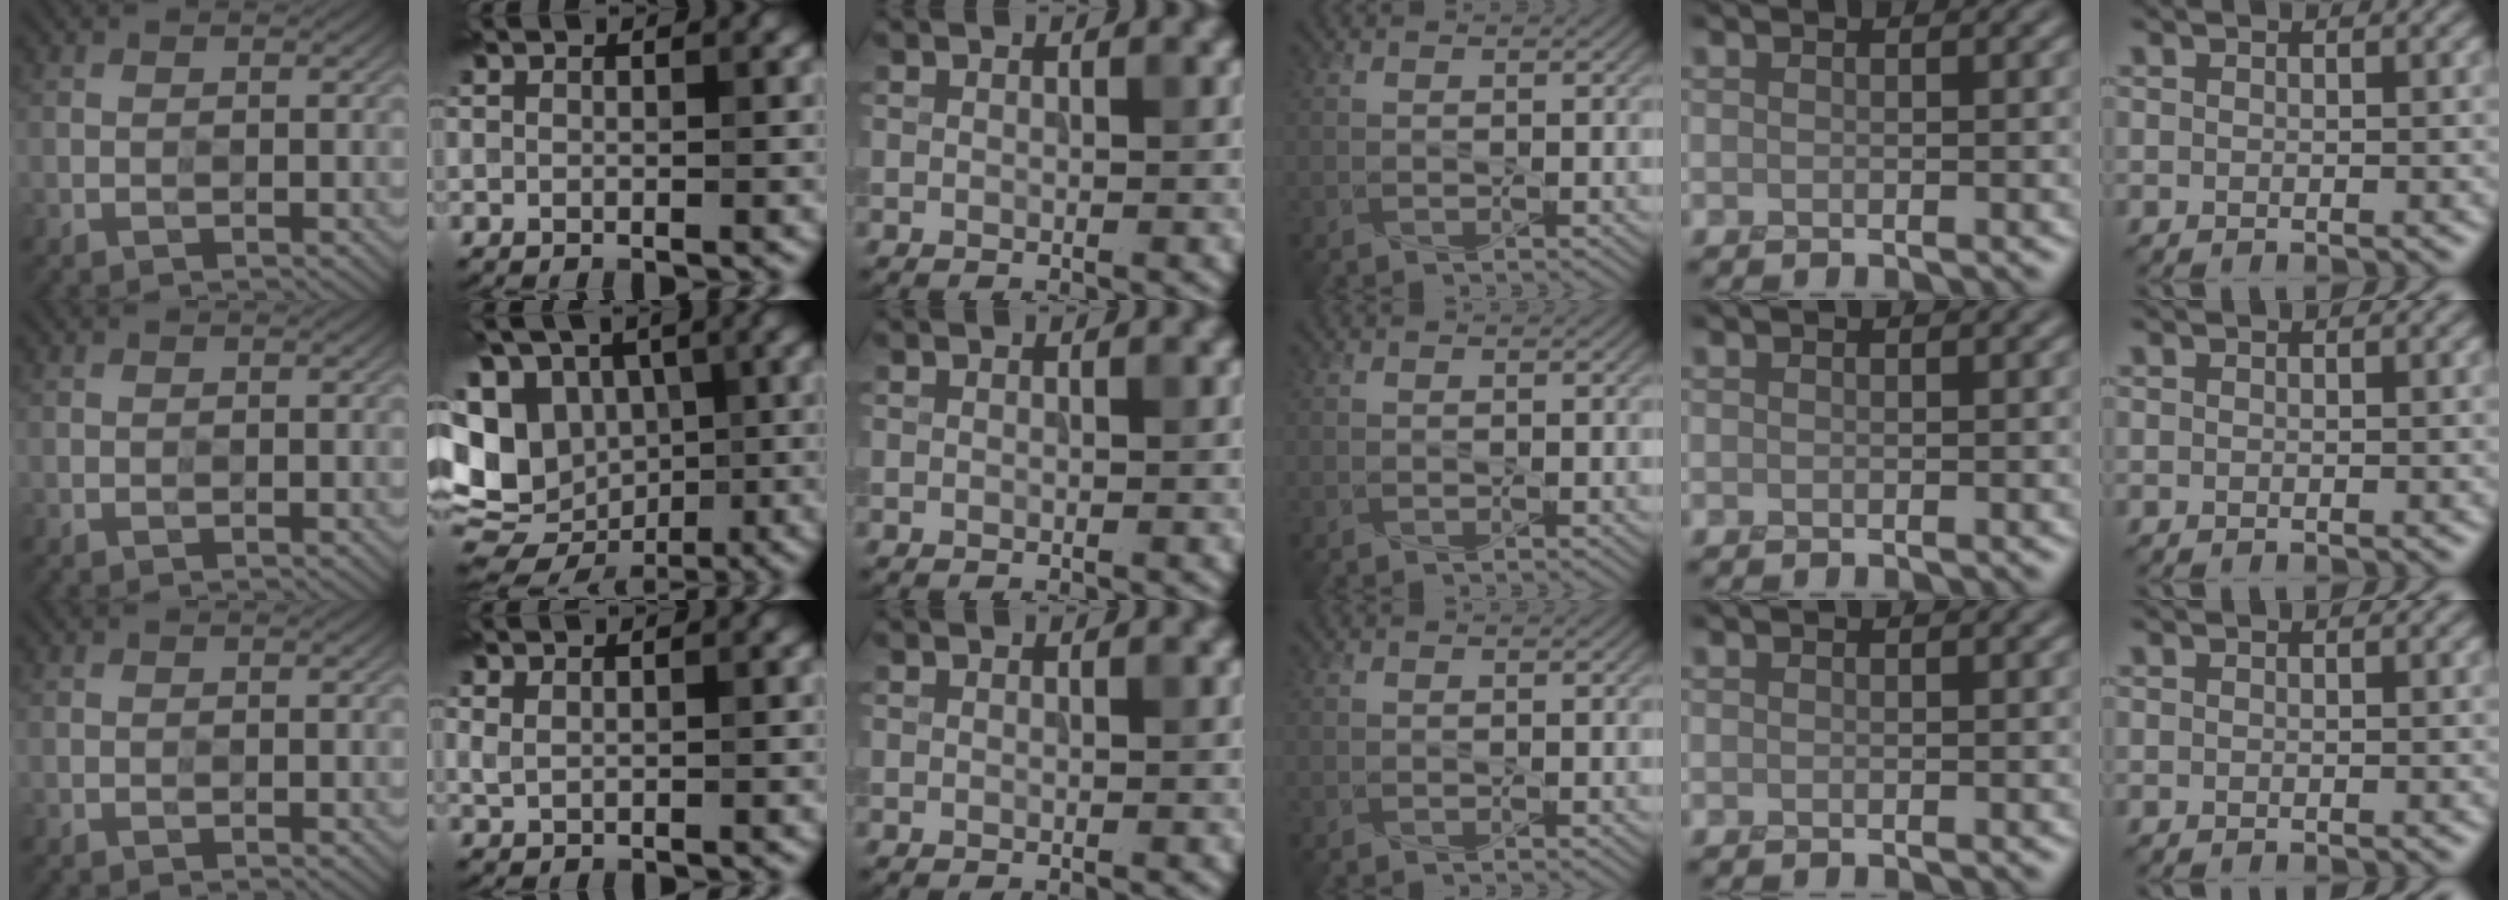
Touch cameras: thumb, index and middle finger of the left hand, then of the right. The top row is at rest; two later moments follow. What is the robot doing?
{"motion": "press", "object": "toy piano key"}